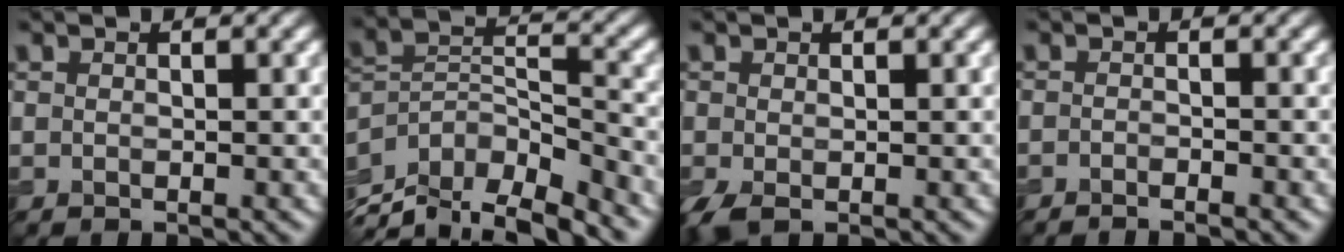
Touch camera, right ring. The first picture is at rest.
{"total": 9.7, "force": [-7.0, 4.2, 5.2], "torque": [-0.111, 0.010, -0.115]}
{"total": 1.5, "force": [-0.9, 0.4, 1.2], "torque": [-0.033, -0.004, -0.020]}
{"total": 1.6, "force": [-1.4, 0.1, 0.7], "torque": [-0.013, 0.000, -0.027]}